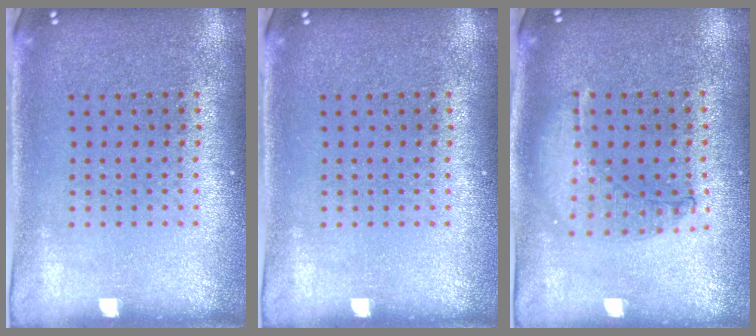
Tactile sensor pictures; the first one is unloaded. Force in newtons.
{"total": 0.0}
{"total": 1.0, "press": 1.0, "slide": 0.3}